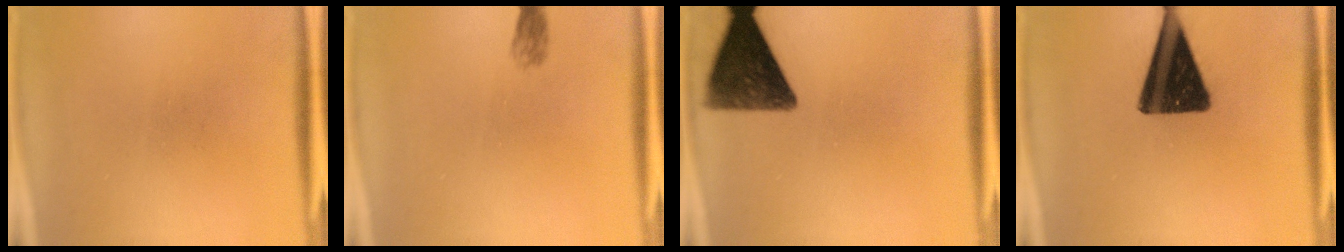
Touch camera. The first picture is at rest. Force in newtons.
{"total": 1.5}
{"total": 12.0}
{"total": 16.4}